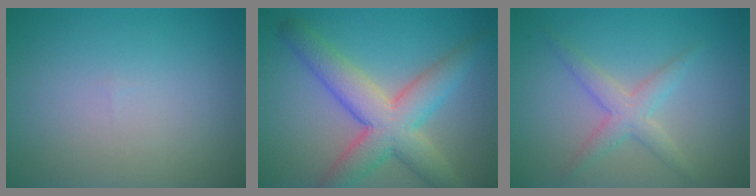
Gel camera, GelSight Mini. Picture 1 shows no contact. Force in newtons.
{"total": 7.3, "press": 7.3, "slide": 0.4}
{"total": 2.7, "press": 2.7, "slide": 0.1}